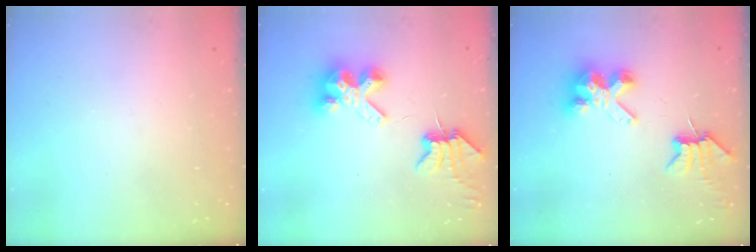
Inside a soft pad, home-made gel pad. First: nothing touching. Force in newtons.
{"total": 6.7, "press": 6.7, "slide": 0.9}
{"total": 7.3, "press": 7.2, "slide": 0.8}